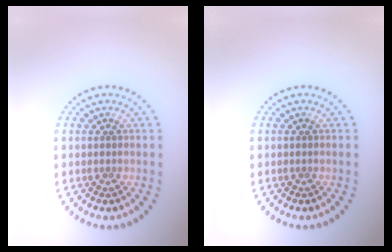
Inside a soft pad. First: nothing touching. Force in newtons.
{"total": 0.0}